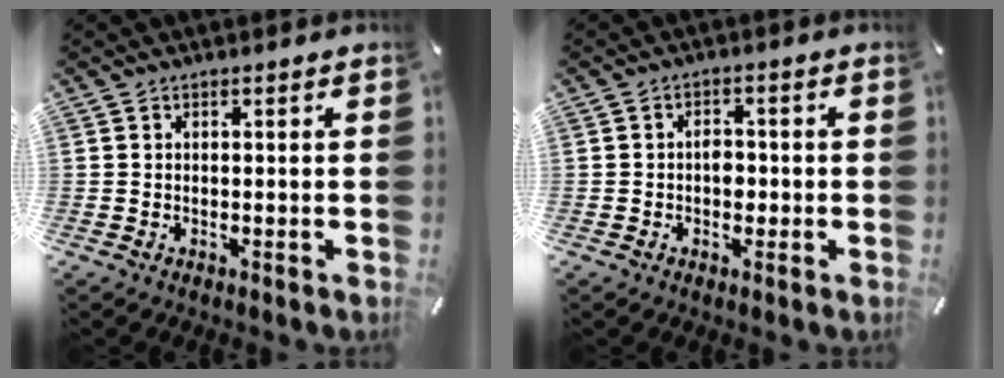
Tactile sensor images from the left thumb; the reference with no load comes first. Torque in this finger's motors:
{"motor_torque": [0.56, 0.47, 0.10, -0.11, 0.00]}